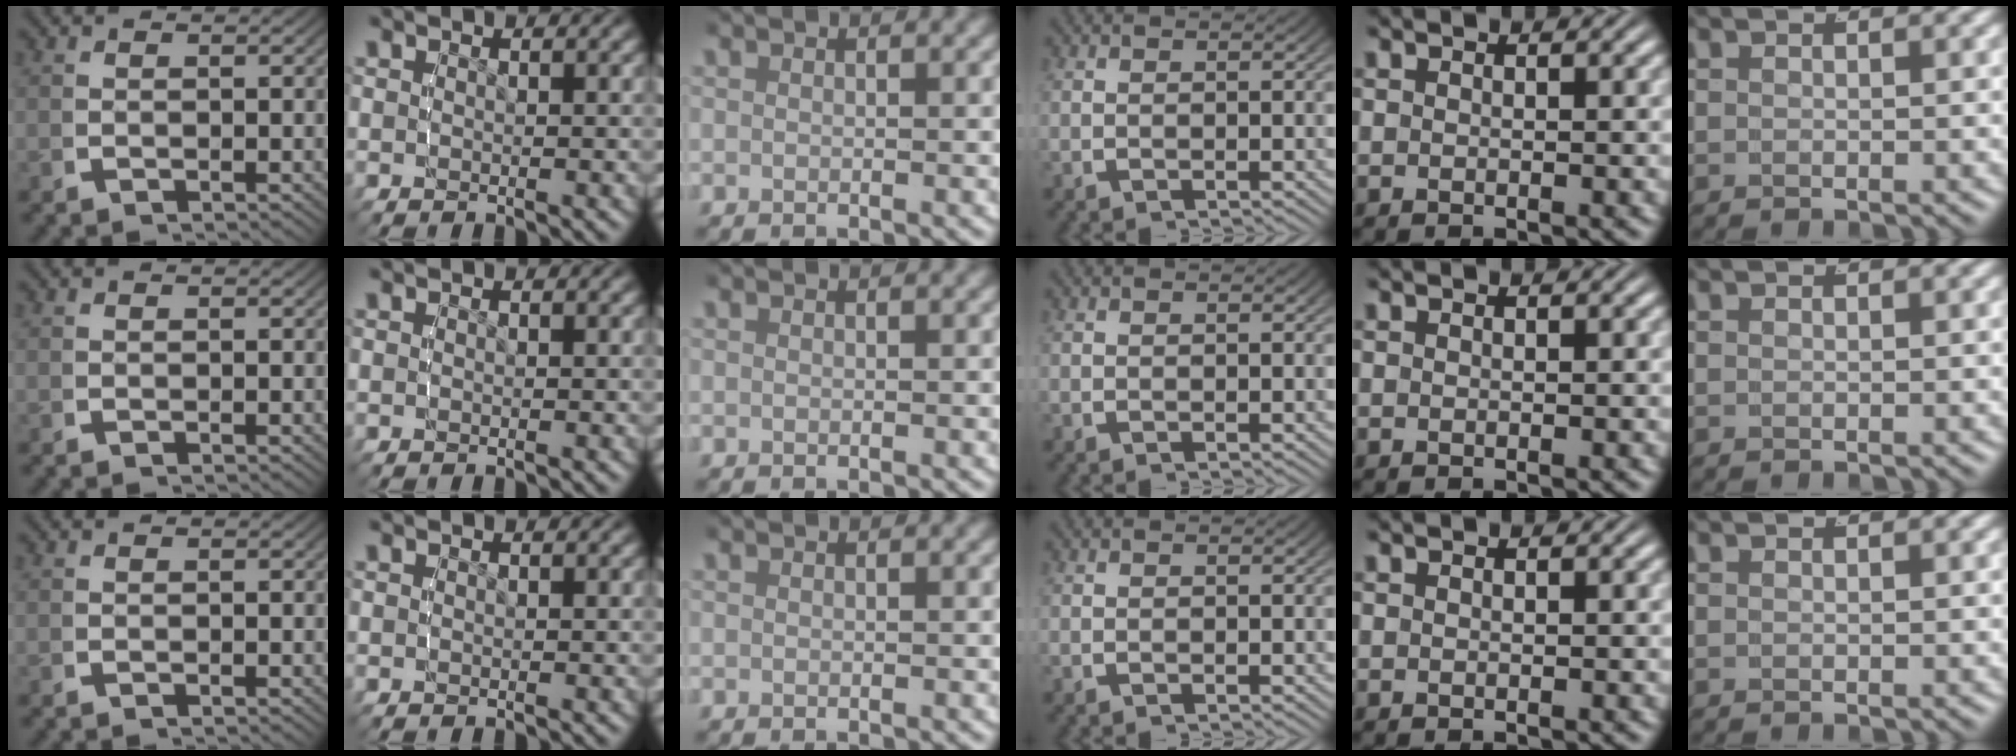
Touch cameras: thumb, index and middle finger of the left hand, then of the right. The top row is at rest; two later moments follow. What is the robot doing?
{"motion": "lift_and_place", "object": "tape"}